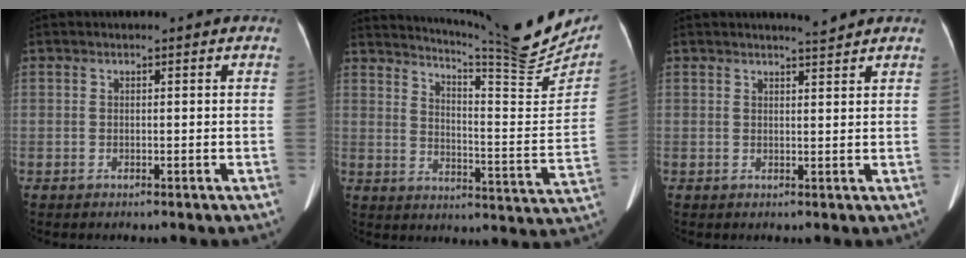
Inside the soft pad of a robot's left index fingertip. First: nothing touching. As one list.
[{"total": 19.7, "force": [17.9, 0.2, 8.3], "torque": [-0.133, -0.076, 0.234]}, {"total": 2.0, "force": [1.9, -0.5, 0.3], "torque": [-0.008, -0.013, 0.031]}]